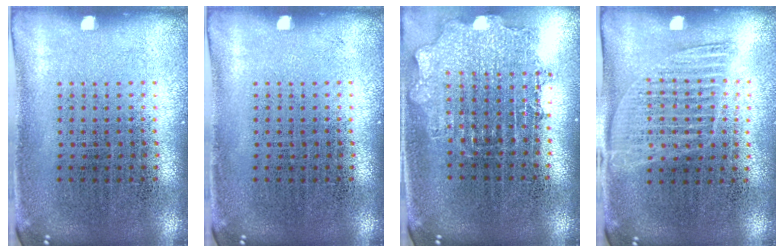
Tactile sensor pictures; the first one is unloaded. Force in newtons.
{"total": 0.0}
{"total": 1.6, "press": 1.3, "slide": 0.8}
{"total": 1.3, "press": 1.1, "slide": 0.6}